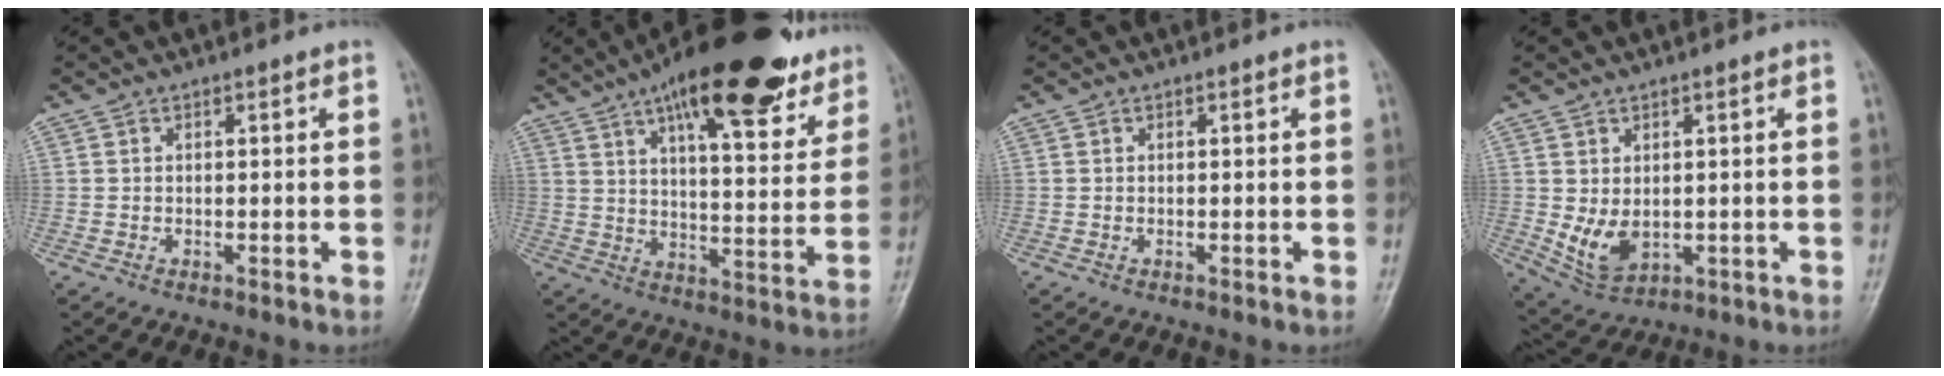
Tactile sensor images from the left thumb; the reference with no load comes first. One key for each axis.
{"total": 25.3, "fx": 16.6, "fy": 8.5, "fz": 17.2, "tx": -0.221, "ty": -0.039, "tz": 0.240}
{"total": 0.0}
{"total": 7.0, "fx": 0.2, "fy": 4.6, "fz": 5.2, "tx": -0.082, "ty": -0.013, "tz": 0.022}